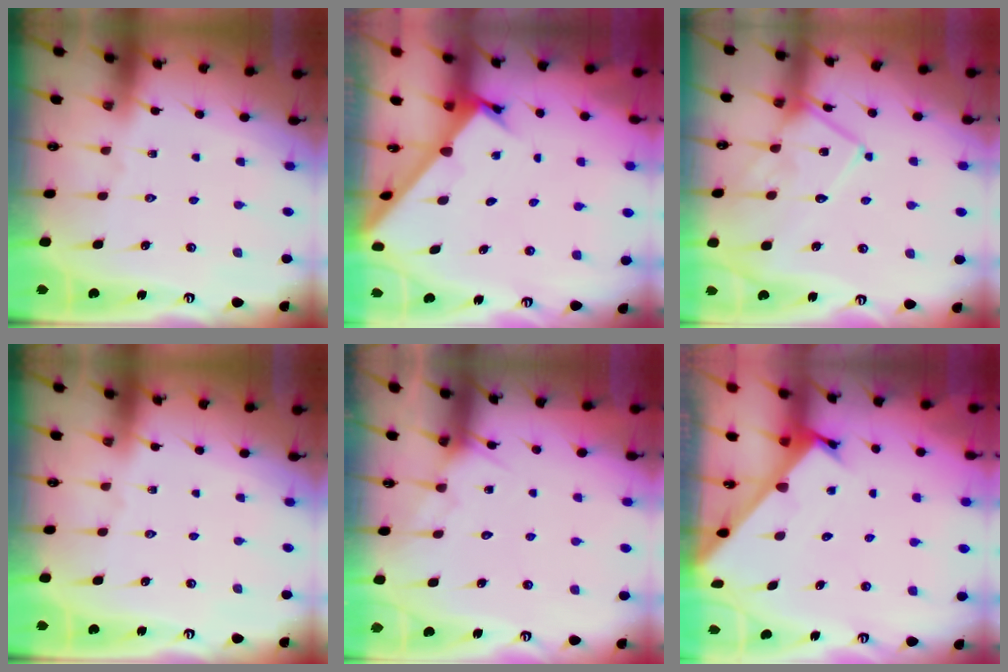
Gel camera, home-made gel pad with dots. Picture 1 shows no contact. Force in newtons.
{"total": 1.8, "press": 1.8, "slide": 0.2}
{"total": 12.5, "press": 12.5, "slide": 1.0}
{"total": 0.0}
{"total": 6.6, "press": 6.6, "slide": 0.5}
{"total": 3.7, "press": 3.7, "slide": 0.2}